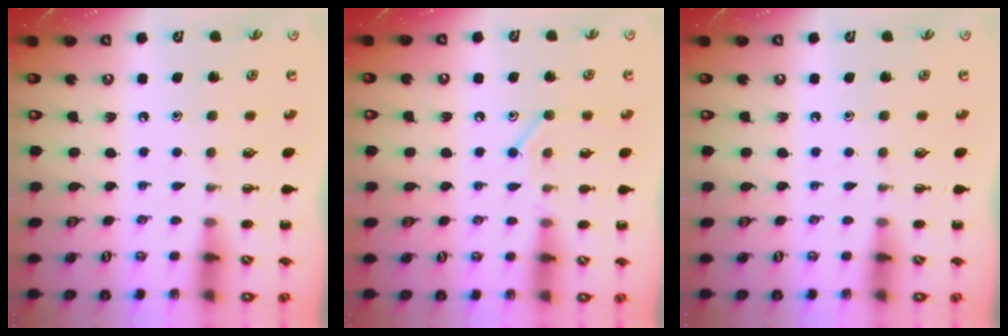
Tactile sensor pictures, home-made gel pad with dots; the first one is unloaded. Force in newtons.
{"total": 8.1, "press": 7.9, "slide": 1.4}
{"total": 0.0}